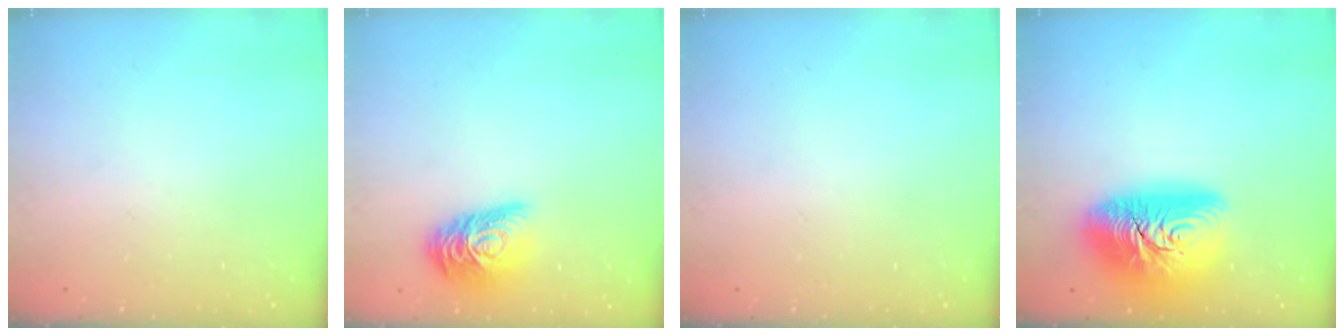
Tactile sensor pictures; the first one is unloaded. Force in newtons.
{"total": 13.5, "press": 13.5, "slide": 0.9}
{"total": 0.0}
{"total": 20.2, "press": 20.1, "slide": 1.4}